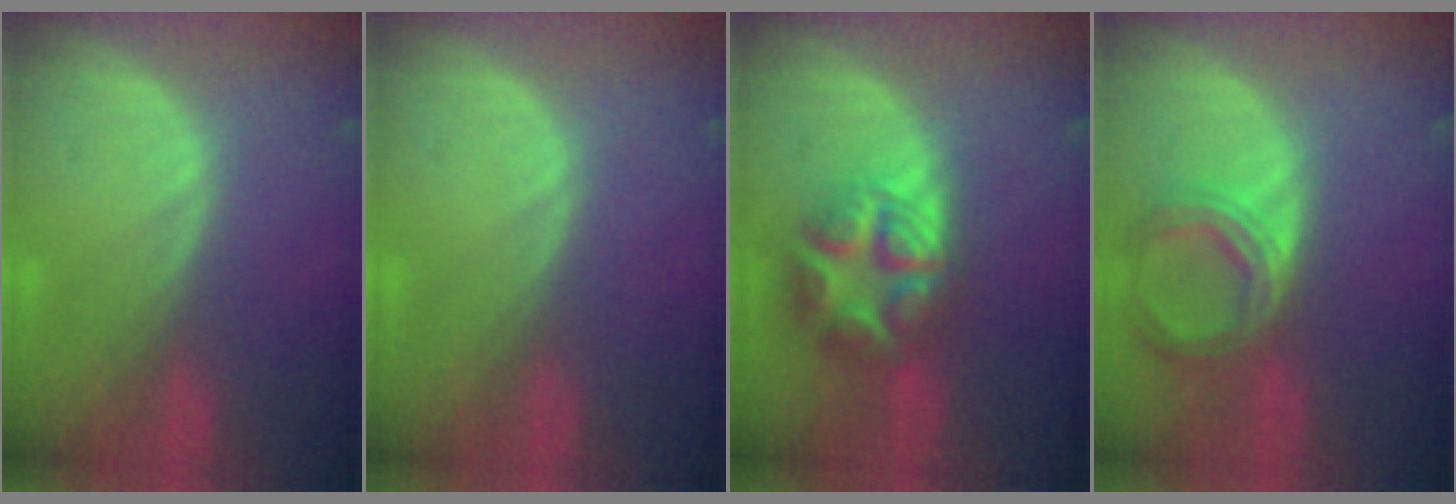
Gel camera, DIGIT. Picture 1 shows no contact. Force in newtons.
{"total": 0.0}
{"total": 8.0, "press": 8.0, "slide": 0.5}
{"total": 6.9, "press": 6.4, "slide": 2.7}